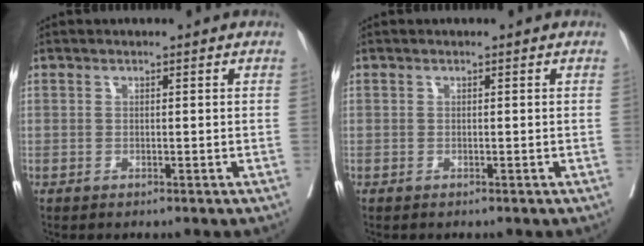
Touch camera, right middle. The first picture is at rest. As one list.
[{"total": 0.0}]